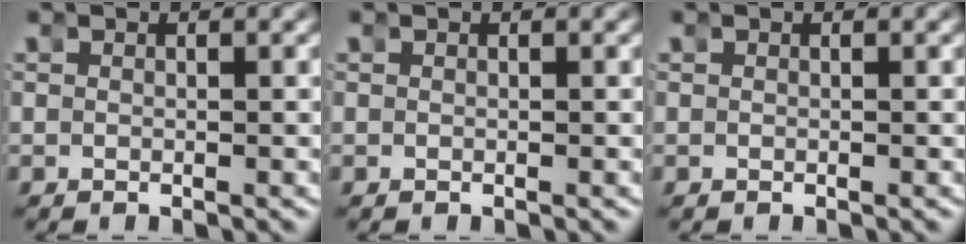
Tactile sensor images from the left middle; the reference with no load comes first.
{"total": 0.0}
{"total": 0.0}